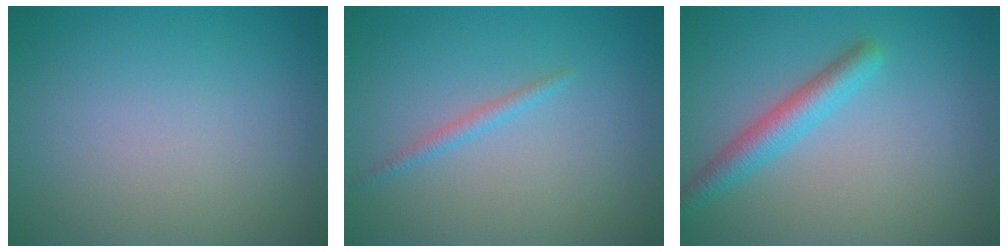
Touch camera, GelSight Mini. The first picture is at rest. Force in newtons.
{"total": 1.0, "press": 1.0, "slide": 0.1}
{"total": 2.9, "press": 2.9, "slide": 0.1}